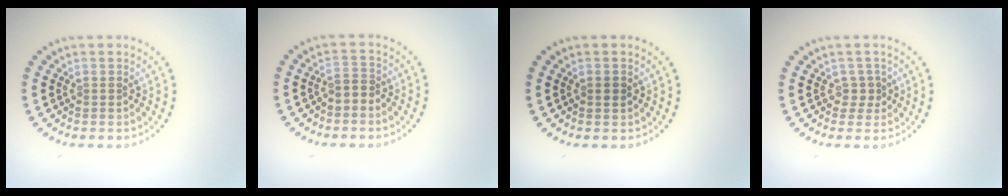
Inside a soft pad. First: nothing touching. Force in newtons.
{"total": 1.4, "press": 1.2, "slide": 0.8}
{"total": 0.9, "press": 0.9, "slide": 0.1}
{"total": 1.4, "press": 1.0, "slide": 1.0}